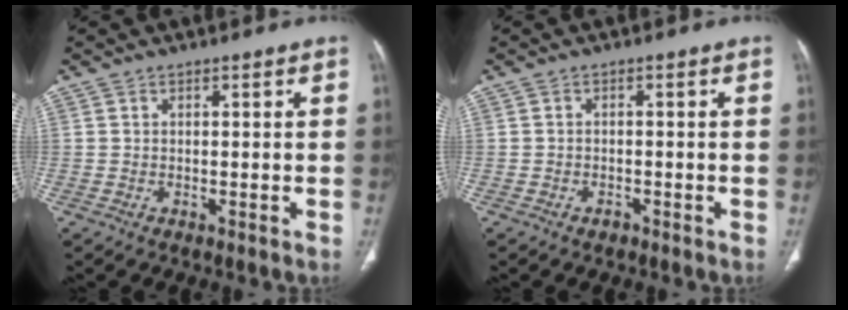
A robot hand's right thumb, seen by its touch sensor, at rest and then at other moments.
{"total": 1.0, "force": [-0.7, 0.6, 0.3], "torque": [-0.005, 0.006, -0.012]}